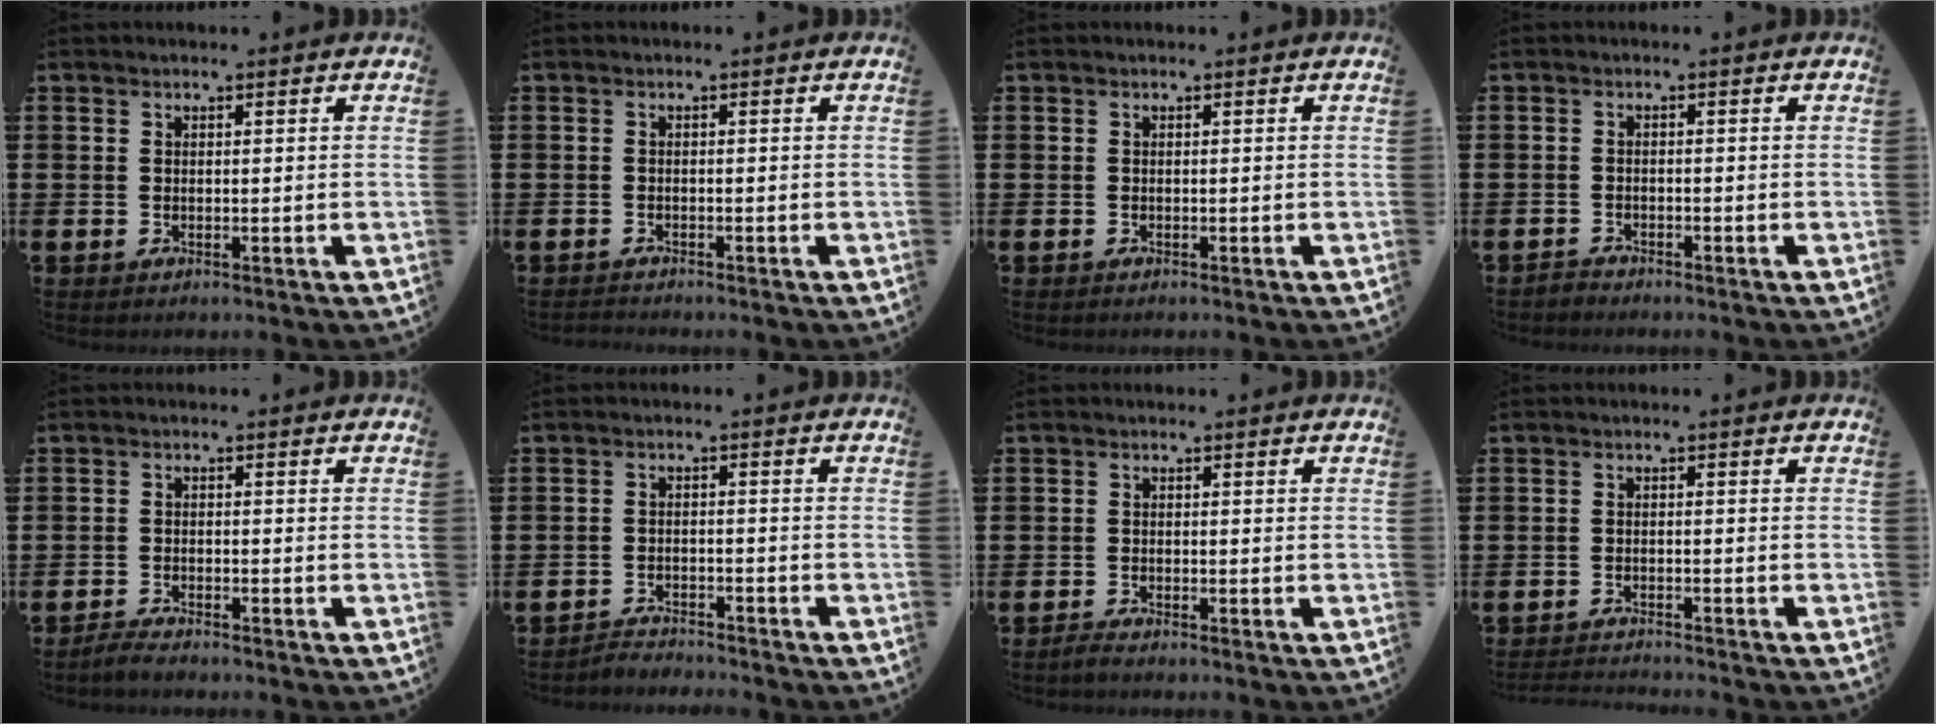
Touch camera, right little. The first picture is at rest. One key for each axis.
{"total": 0.6, "fx": -0.6, "fy": 0.0, "fz": 0.0, "tx": -0.002, "ty": -0.003, "tz": -0.013}
{"total": 0.0}
{"total": 1.1, "fx": -1.1, "fy": 0.2, "fz": -0.1, "tx": 0.000, "ty": 0.003, "tz": -0.023}
{"total": 1.6, "fx": -1.6, "fy": 0.1, "fz": 0.4, "tx": -0.009, "ty": 0.004, "tz": -0.032}
{"total": 2.4, "fx": -2.4, "fy": 0.0, "fz": -0.3, "tx": -0.001, "ty": 0.003, "tz": -0.053}
{"total": 1.0, "fx": -0.9, "fy": 0.1, "fz": 0.4, "tx": -0.009, "ty": -0.001, "tz": -0.019}
{"total": 1.7, "fx": -1.6, "fy": -0.2, "fz": 0.0, "tx": -0.002, "ty": 0.002, "tz": -0.034}